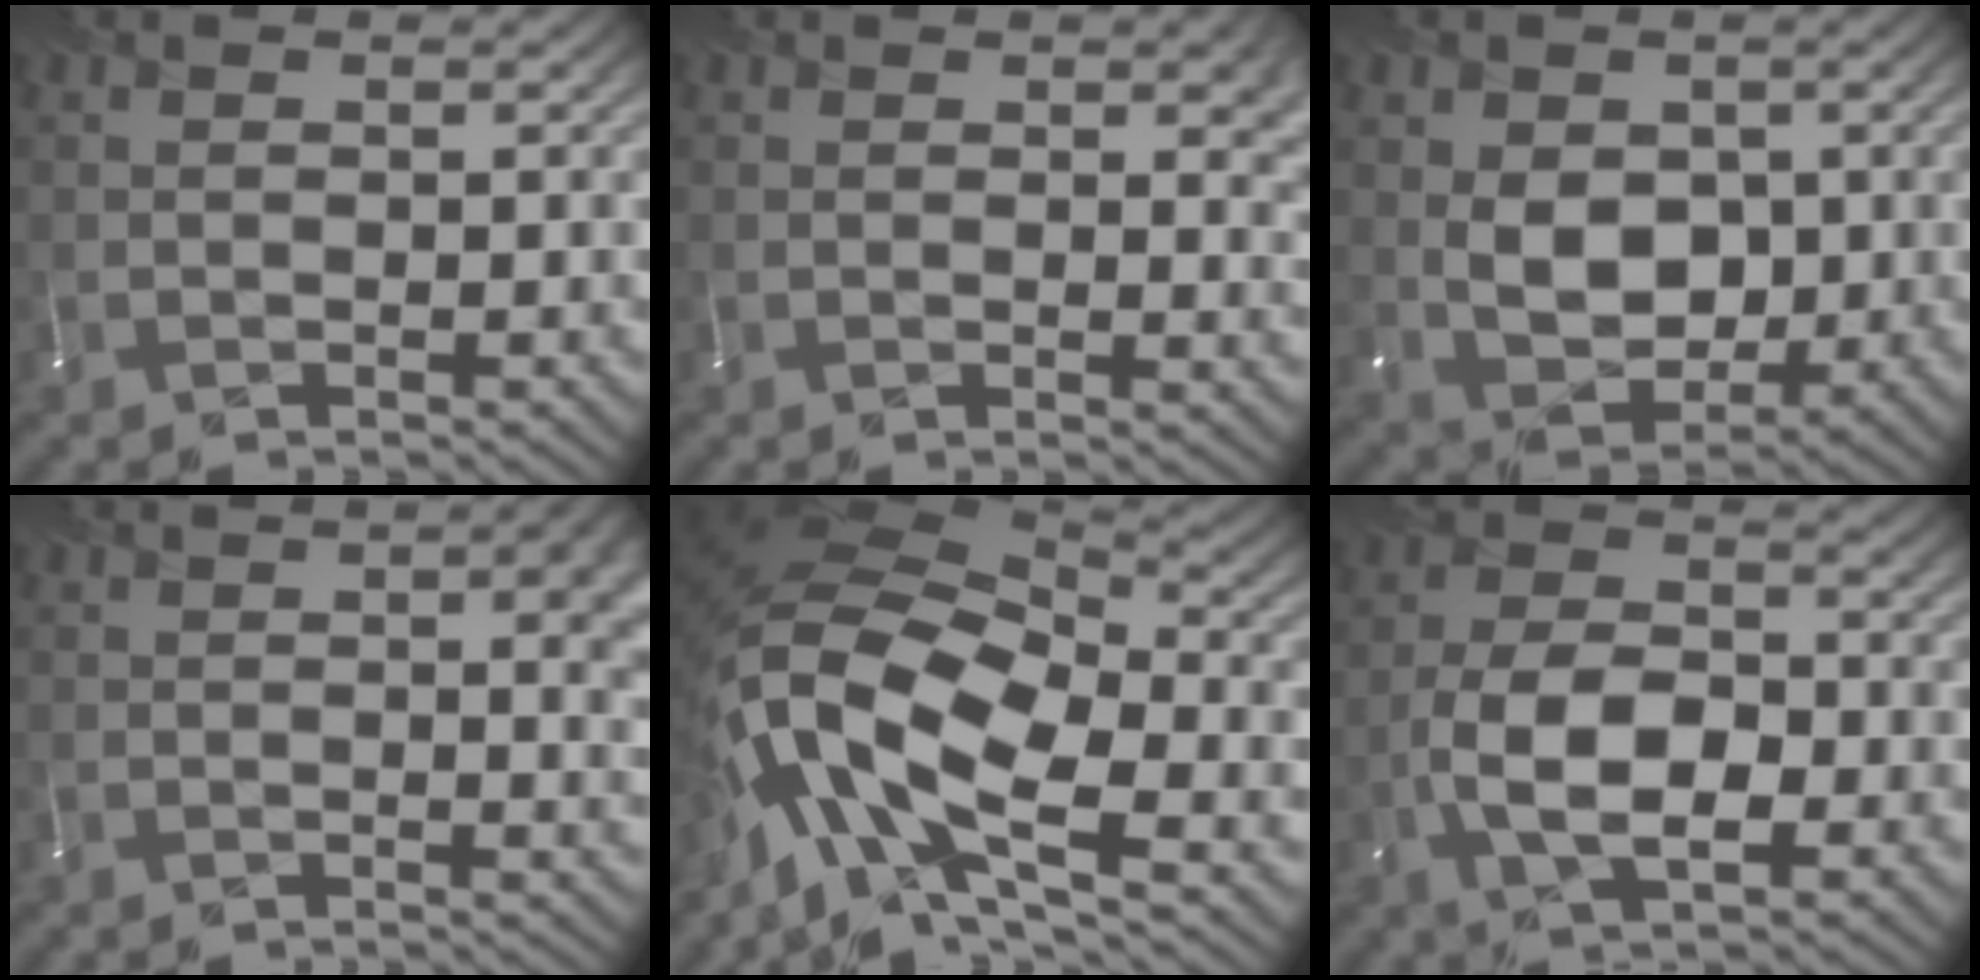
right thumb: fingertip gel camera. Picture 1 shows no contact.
{"total": 4.3, "force": [1.7, 2.0, 3.4], "torque": [-0.044, -0.004, 0.033]}
{"total": 6.4, "force": [0.3, 4.9, 4.0], "torque": [-0.089, -0.011, 0.008]}
{"total": 5.8, "force": [1.4, 2.2, 5.2], "torque": [-0.058, 0.004, 0.023]}
{"total": 15.0, "force": [-6.5, 7.5, 11.2], "torque": [-0.238, -0.026, -0.126]}
{"total": 7.8, "force": [-3.0, 4.1, 5.9], "torque": [-0.122, 0.000, -0.062]}